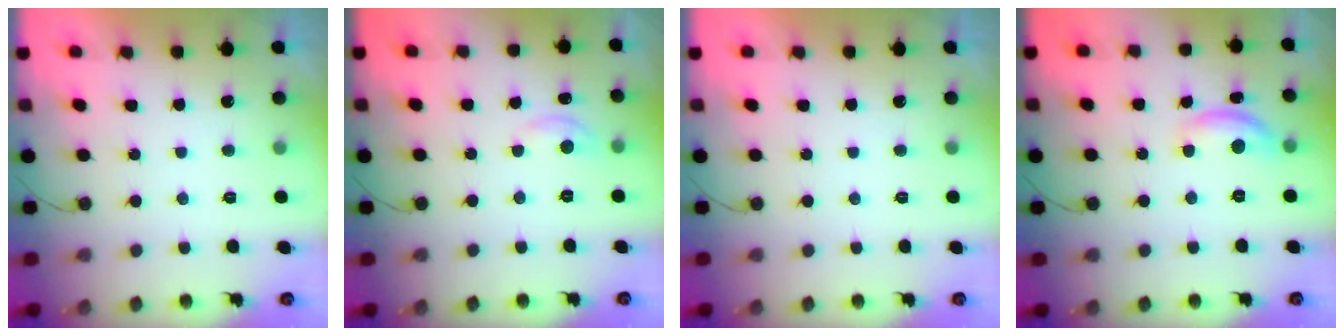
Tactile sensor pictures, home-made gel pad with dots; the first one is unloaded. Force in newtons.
{"total": 2.9, "press": 2.8, "slide": 0.4}
{"total": 0.0}
{"total": 10.0, "press": 10.0, "slide": 0.6}